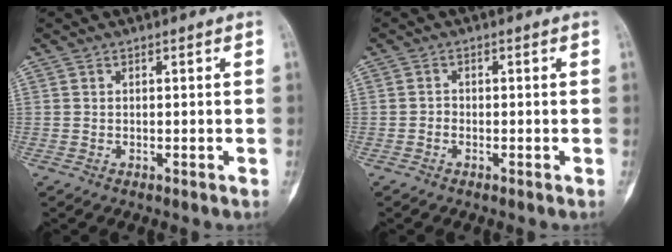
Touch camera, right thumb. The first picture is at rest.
{"total": 1.0, "force": [-0.5, 0.8, 0.4], "torque": [-0.001, 0.004, -0.013]}